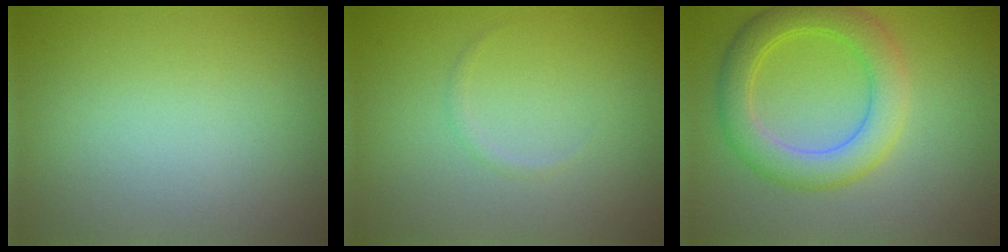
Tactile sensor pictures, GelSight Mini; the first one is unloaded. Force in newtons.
{"total": 0.6, "press": 0.6, "slide": 0.1}
{"total": 5.1, "press": 5.0, "slide": 0.3}